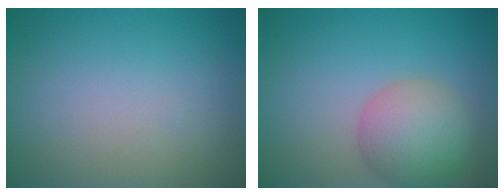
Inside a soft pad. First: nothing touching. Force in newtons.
{"total": 5.2, "press": 5.2, "slide": 0.3}